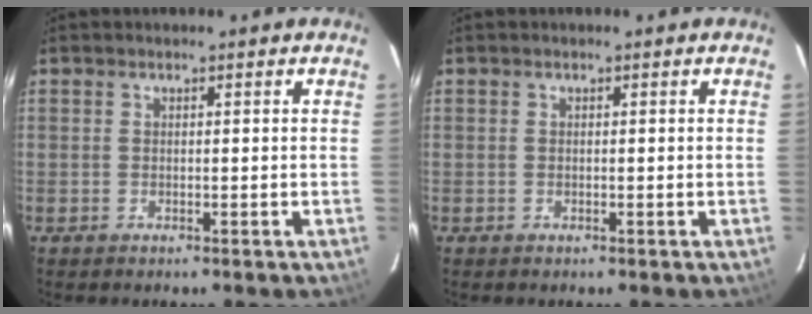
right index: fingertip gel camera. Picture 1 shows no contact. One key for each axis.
{"total": 0.0}